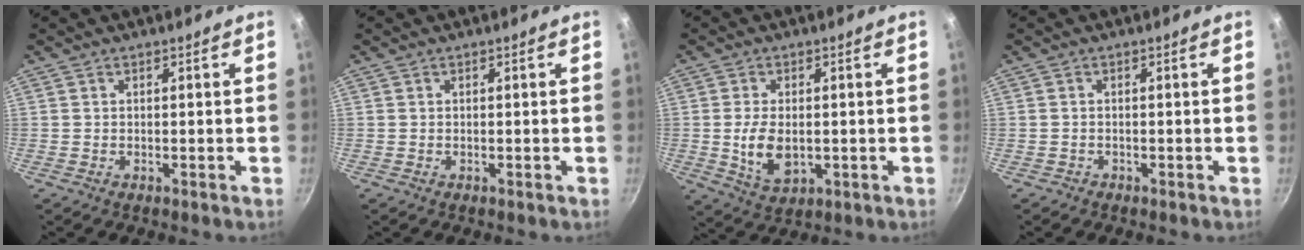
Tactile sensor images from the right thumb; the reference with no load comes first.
{"total": 0.0}
{"total": 7.6, "force": [-0.5, 4.5, 6.1], "torque": [-0.113, -0.008, 0.001]}
{"total": 0.6, "force": [-0.5, 0.4, 0.0], "torque": [-0.002, 0.008, -0.007]}